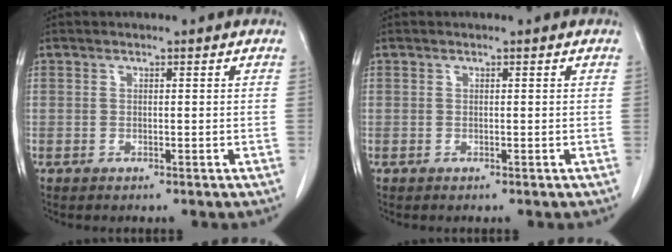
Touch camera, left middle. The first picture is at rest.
{"total": 0.0}